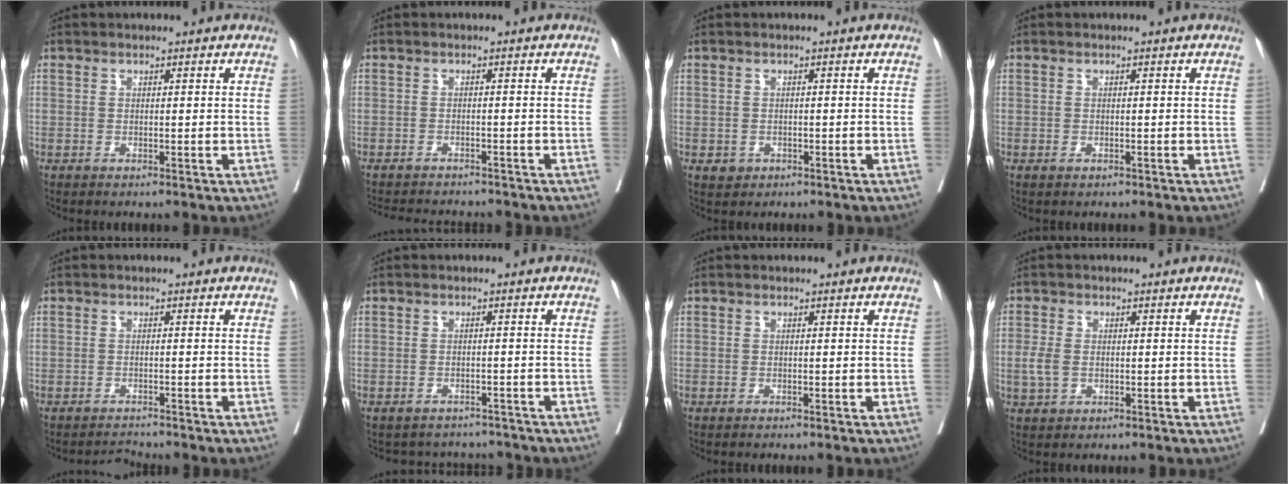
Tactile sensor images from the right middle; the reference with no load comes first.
{"total": 8.5, "force": [-8.0, 1.5, 2.4], "torque": [-0.030, -0.002, -0.104]}
{"total": 1.5, "force": [-0.6, 1.2, 0.4], "torque": [-0.002, 0.004, -0.003]}
{"total": 0.5, "force": [-0.3, 0.3, 0.3], "torque": [-0.008, -0.001, -0.002]}
{"total": 1.7, "force": [-1.5, -0.4, -0.4], "torque": [0.007, -0.013, -0.022]}
{"total": 5.3, "force": [-5.1, 1.4, -0.4], "torque": [0.011, 0.016, -0.061]}
{"total": 0.0}
{"total": 3.0, "force": [-0.3, 1.9, 2.3], "torque": [-0.059, -0.001, -0.006]}